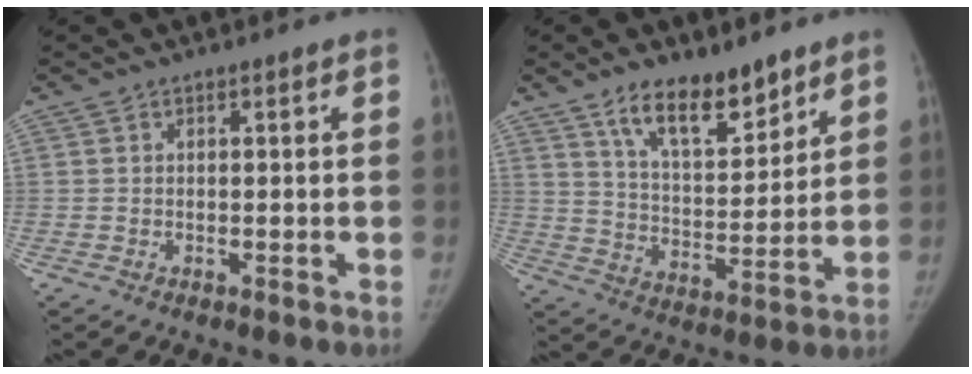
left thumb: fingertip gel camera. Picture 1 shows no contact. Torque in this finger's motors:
{"motor_torque": [0.12, 0.13, 1.02, -0.88, 0.08]}